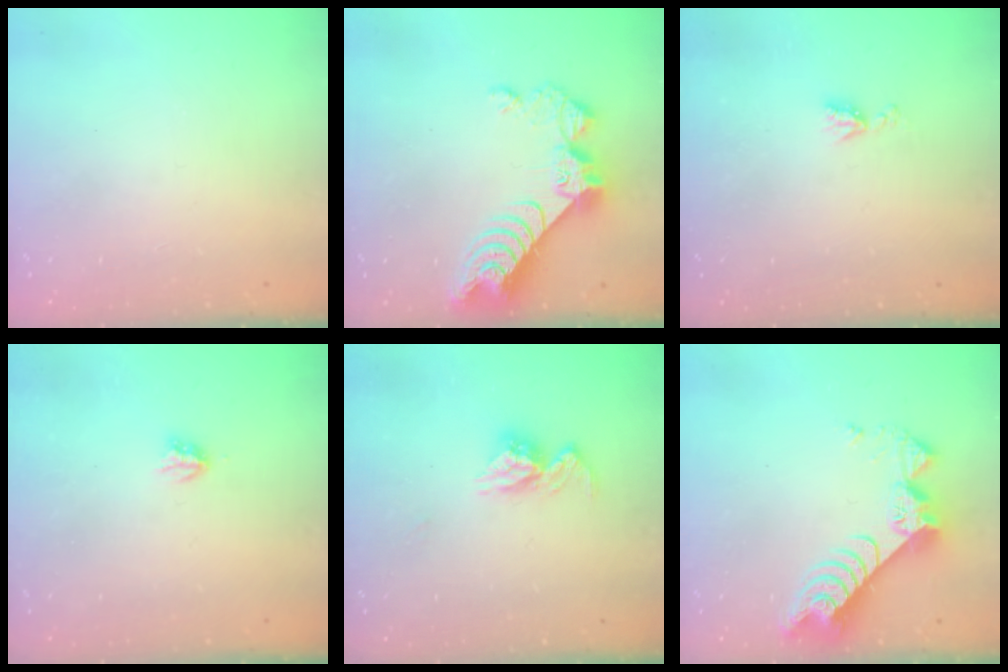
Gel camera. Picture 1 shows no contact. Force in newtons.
{"total": 11.1, "press": 11.0, "slide": 1.0}
{"total": 5.6, "press": 5.5, "slide": 0.8}
{"total": 2.9, "press": 2.9, "slide": 0.5}
{"total": 10.0, "press": 10.0, "slide": 0.8}
{"total": 10.7, "press": 10.7, "slide": 0.9}